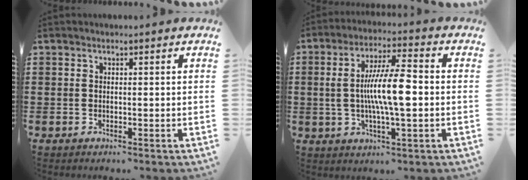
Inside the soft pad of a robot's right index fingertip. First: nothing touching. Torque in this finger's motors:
{"motor_torque": [1.49, -0.27, 0.55, 0.21]}